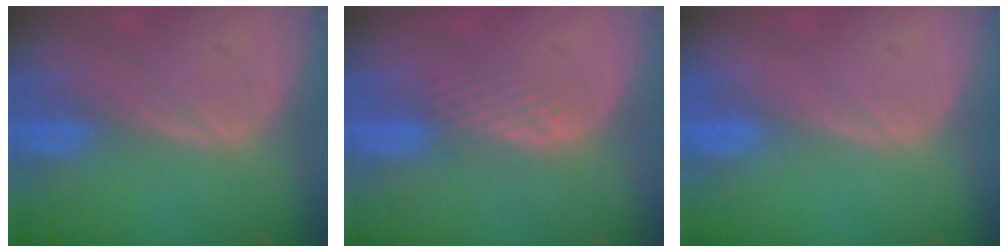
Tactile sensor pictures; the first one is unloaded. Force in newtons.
{"total": 2.9, "press": 2.3, "slide": 1.8}
{"total": 0.0}